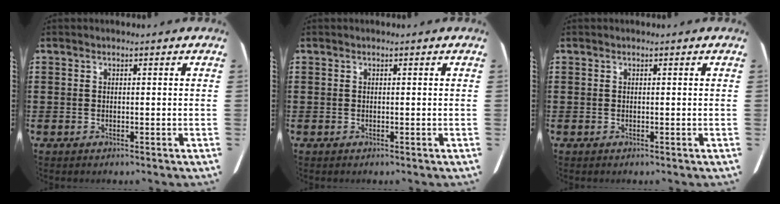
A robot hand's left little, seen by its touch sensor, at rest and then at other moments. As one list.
[{"total": 0.0}, {"total": 0.0}]